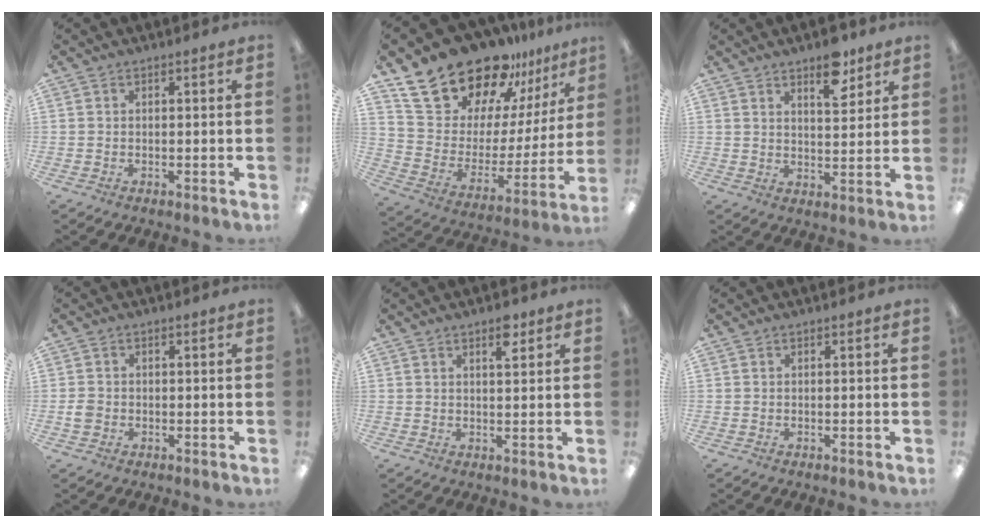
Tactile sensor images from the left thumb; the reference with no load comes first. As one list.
[{"total": 24.8, "force": [19.0, 12.7, 9.6], "torque": [-0.164, -0.129, 0.354]}, {"total": 8.1, "force": [5.7, 3.3, 4.7], "torque": [-0.051, -0.035, 0.094]}, {"total": 2.4, "force": [-0.4, 2.1, 1.1], "torque": [-0.011, 0.002, -0.009]}, {"total": 4.3, "force": [2.9, 1.5, 2.7], "torque": [-0.028, -0.013, 0.045]}, {"total": 0.0}]